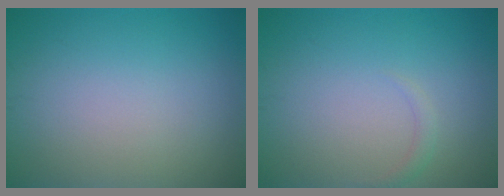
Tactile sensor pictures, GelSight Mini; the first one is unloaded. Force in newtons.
{"total": 0.8, "press": 0.8, "slide": 0.1}